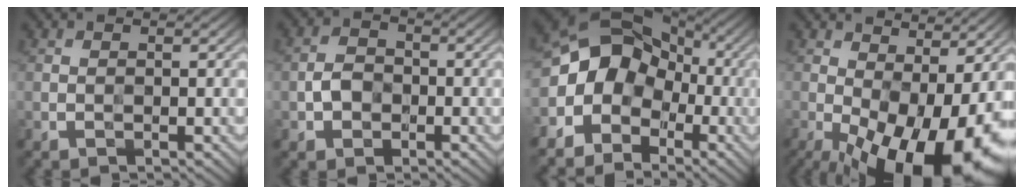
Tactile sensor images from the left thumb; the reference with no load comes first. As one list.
[{"total": 3.1, "force": [-1.0, 2.5, 1.7], "torque": [-0.033, 0.002, -0.026]}, {"total": 10.4, "force": [-1.6, 8.6, 5.5], "torque": [-0.117, 0.007, -0.055]}, {"total": 18.0, "force": [-4.4, 8.1, 15.5], "torque": [-0.235, -0.013, -0.045]}]